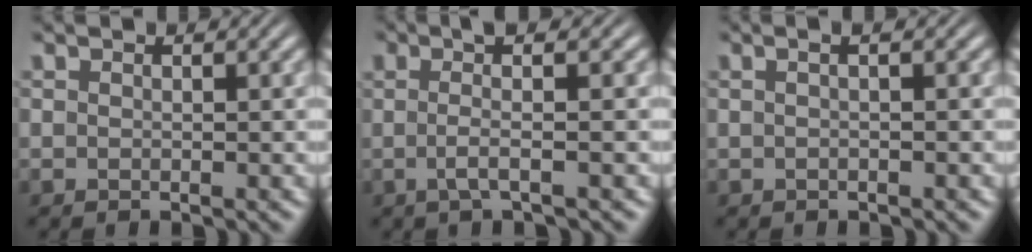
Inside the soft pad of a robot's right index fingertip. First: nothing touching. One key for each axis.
{"total": 2.7, "fx": 0.0, "fy": -0.2, "fz": 2.7, "tx": -0.051, "ty": -0.006, "tz": 0.001}
{"total": 1.3, "fx": 0.1, "fy": 0.1, "fz": 1.3, "tx": -0.009, "ty": 0.011, "tz": -0.006}